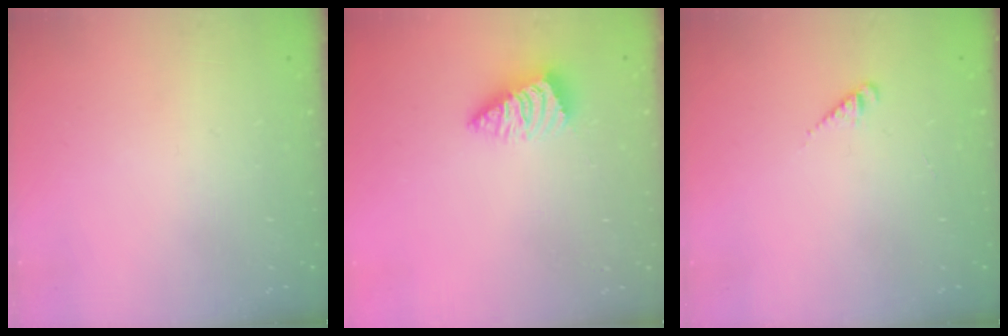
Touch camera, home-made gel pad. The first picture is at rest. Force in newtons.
{"total": 2.4, "press": 2.4, "slide": 0.4}
{"total": 1.8, "press": 1.8, "slide": 0.3}